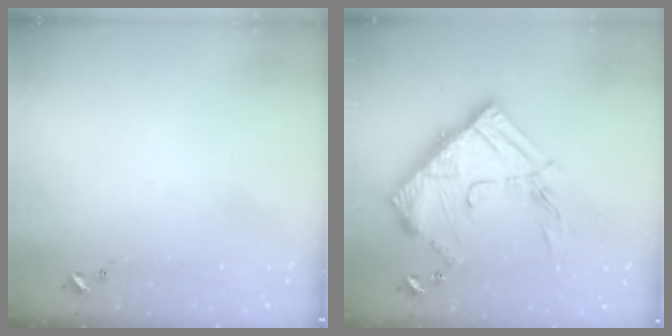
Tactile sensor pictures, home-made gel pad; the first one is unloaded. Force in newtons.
{"total": 21.5, "press": 21.4, "slide": 1.6}